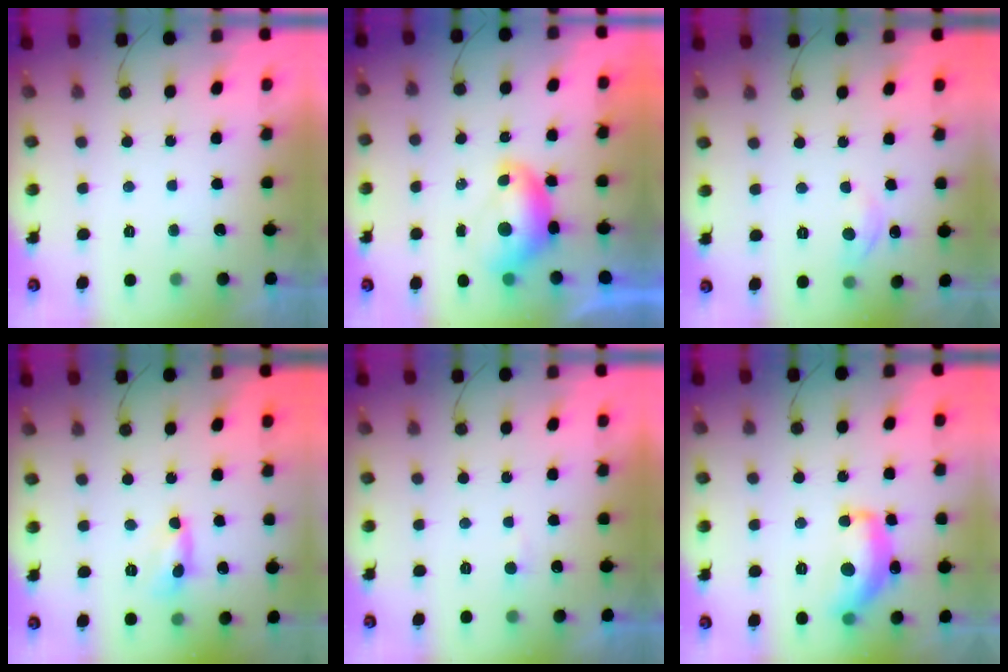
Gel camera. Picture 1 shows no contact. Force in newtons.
{"total": 7.8, "press": 7.8, "slide": 0.9}
{"total": 4.7, "press": 4.7, "slide": 0.7}
{"total": 1.8, "press": 1.8, "slide": 0.2}
{"total": 3.6, "press": 3.6, "slide": 0.4}
{"total": 13.9, "press": 13.8, "slide": 0.7}